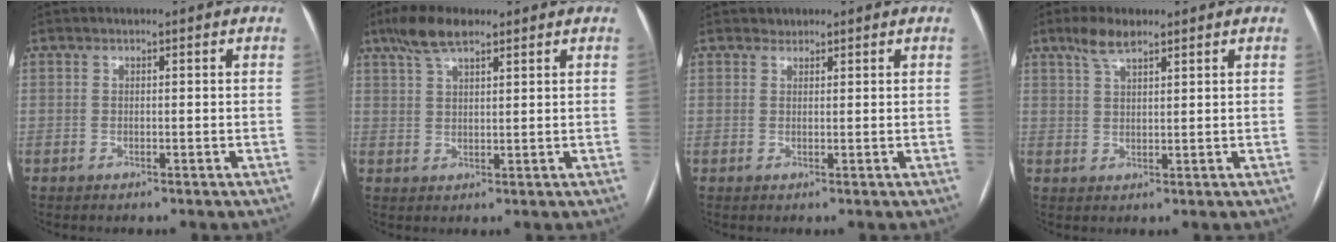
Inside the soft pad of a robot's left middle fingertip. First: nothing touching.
{"total": 5.9, "force": [4.2, 1.6, 3.8], "torque": [-0.082, 0.018, 0.080]}
{"total": 1.0, "force": [0.8, 0.6, -0.2], "torque": [0.005, 0.000, 0.009]}
{"total": 3.9, "force": [2.9, 1.0, 2.5], "torque": [-0.055, 0.010, 0.058]}